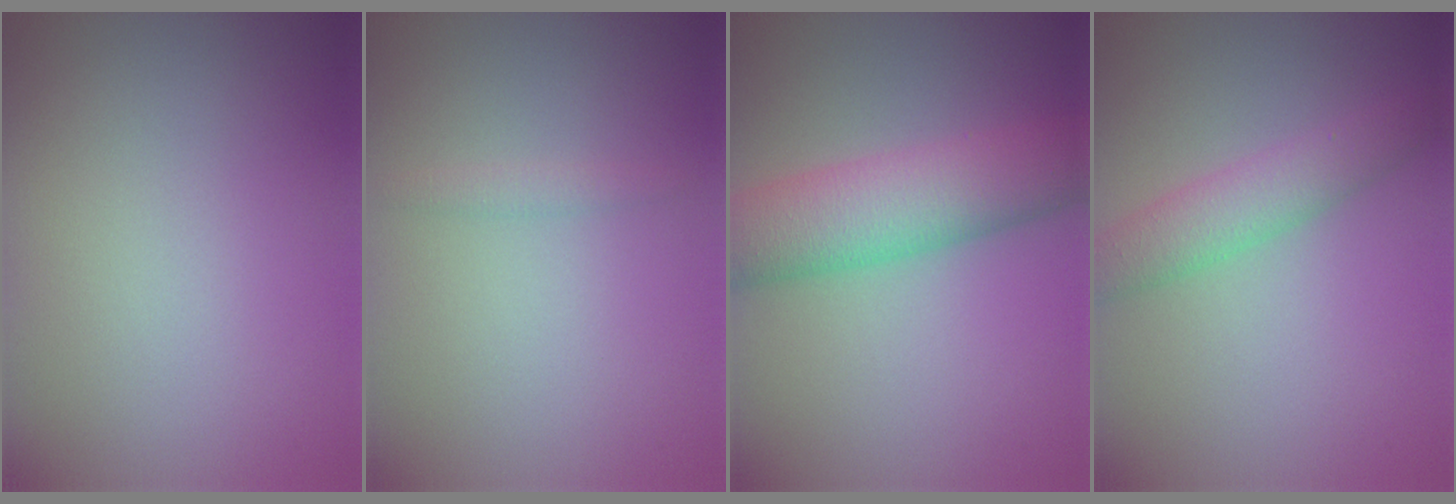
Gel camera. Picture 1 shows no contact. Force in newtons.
{"total": 0.8, "press": 0.8, "slide": 0.0}
{"total": 7.3, "press": 7.3, "slide": 0.2}
{"total": 3.4, "press": 3.4, "slide": 0.2}